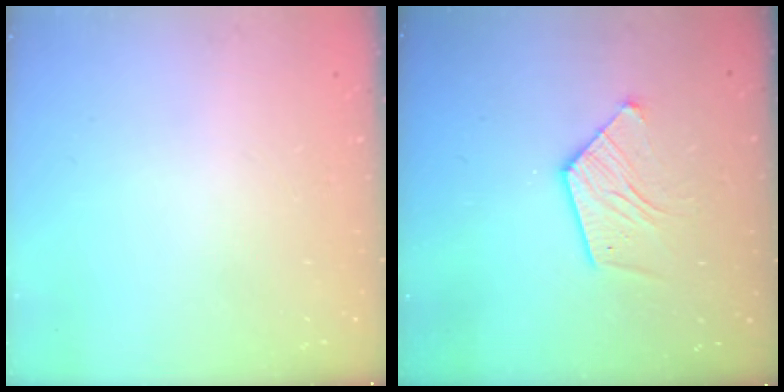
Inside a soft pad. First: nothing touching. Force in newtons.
{"total": 10.7, "press": 10.7, "slide": 1.1}